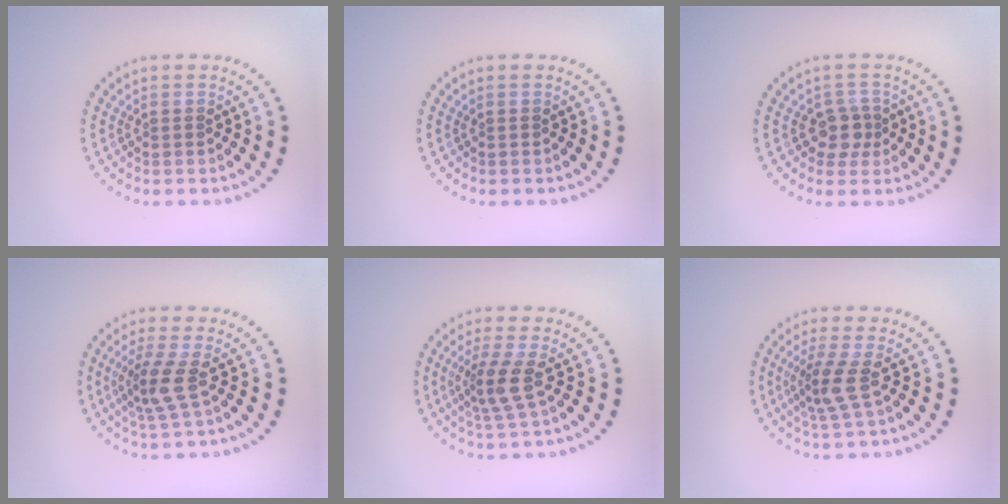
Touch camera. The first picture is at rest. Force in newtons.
{"total": 0.0}
{"total": 2.2, "press": 1.7, "slide": 1.3}
{"total": 2.8, "press": 2.1, "slide": 1.8}
{"total": 2.8, "press": 2.2, "slide": 1.8}
{"total": 2.8, "press": 2.1, "slide": 1.8}